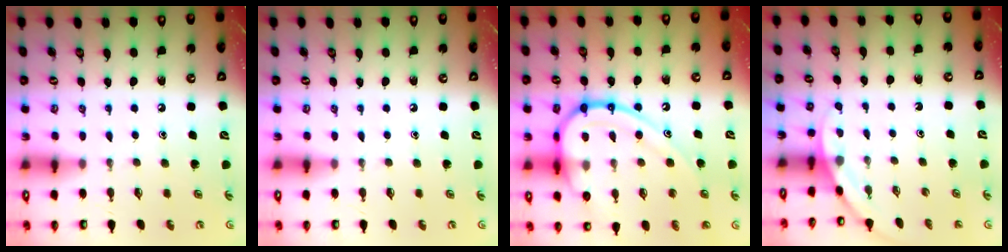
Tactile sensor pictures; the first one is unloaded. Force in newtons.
{"total": 0.0}
{"total": 21.2, "press": 21.2, "slide": 1.4}
{"total": 3.2, "press": 3.2, "slide": 0.2}